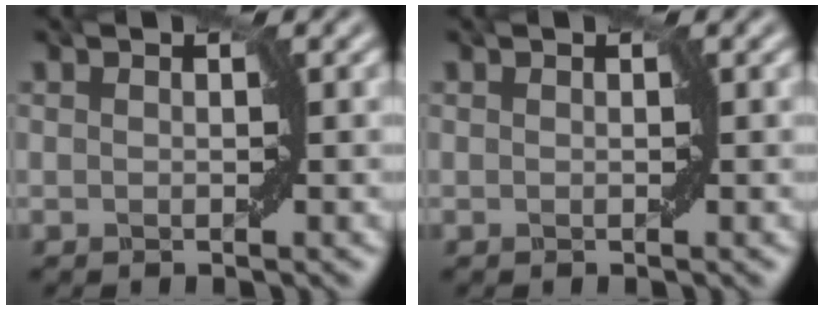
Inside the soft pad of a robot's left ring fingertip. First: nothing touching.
{"total": 0.0}